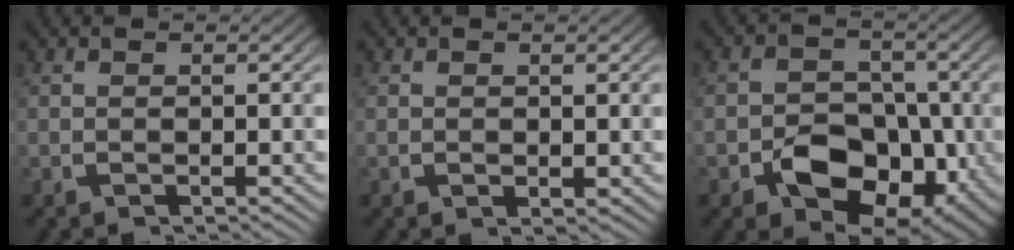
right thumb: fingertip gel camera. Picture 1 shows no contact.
{"total": 0.6, "force": [0.3, 0.4, 0.4], "torque": [-0.003, -0.005, 0.010]}
{"total": 10.2, "force": [-2.6, 7.5, 6.4], "torque": [-0.106, -0.036, -0.035]}